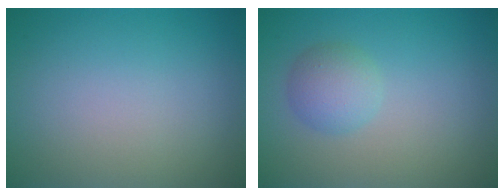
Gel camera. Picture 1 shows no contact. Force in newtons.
{"total": 2.5, "press": 2.5, "slide": 0.1}